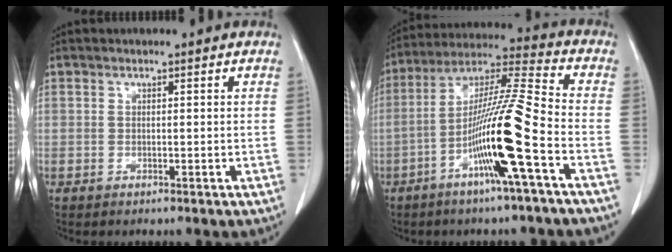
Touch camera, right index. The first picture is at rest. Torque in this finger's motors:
{"motor_torque": [2.14, 0.00, 1.05, 0.21]}